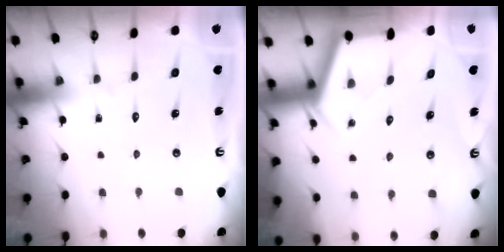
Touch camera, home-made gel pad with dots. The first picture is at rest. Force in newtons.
{"total": 2.9, "press": 2.9, "slide": 0.3}